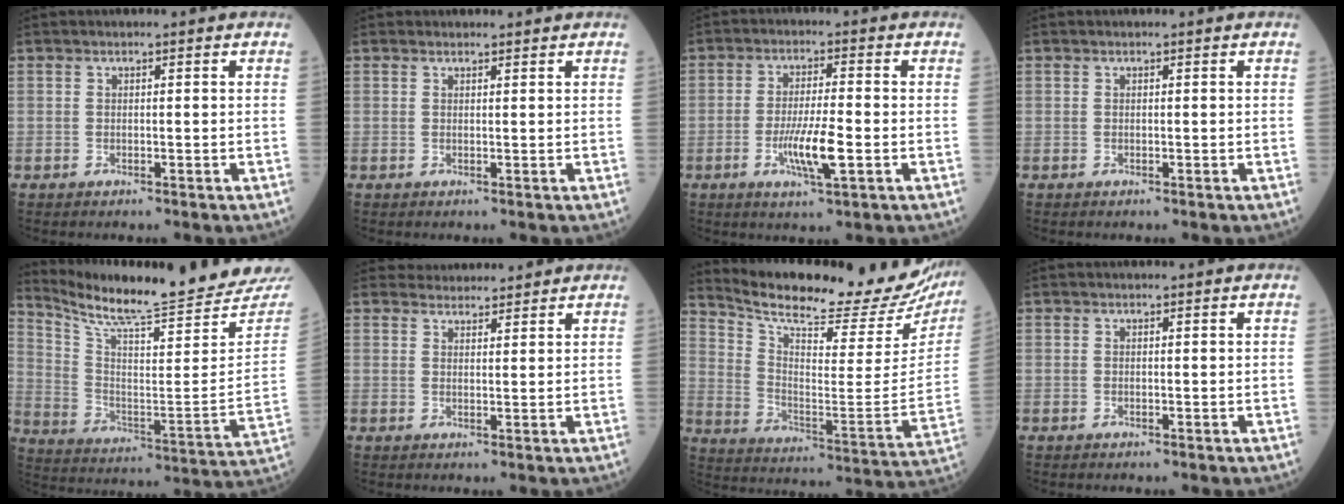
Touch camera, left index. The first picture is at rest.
{"total": 1.1, "force": [1.1, 0.3, -0.1], "torque": [-0.002, 0.003, 0.015]}
{"total": 6.7, "force": [-2.1, 0.5, 6.3], "torque": [-0.119, -0.013, -0.038]}
{"total": 0.0}
{"total": 24.5, "force": [22.9, -0.5, 8.6], "torque": [-0.153, -0.116, 0.321]}
{"total": 5.1, "force": [4.9, 1.2, 0.2], "torque": [0.005, 0.020, 0.068]}
{"total": 26.3, "force": [23.3, 3.4, 11.9], "torque": [-0.194, -0.076, 0.318]}
{"total": 0.0}